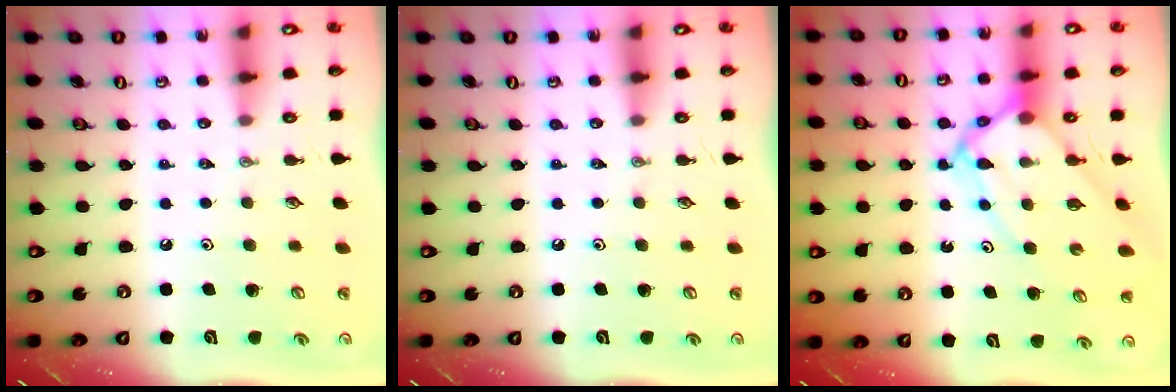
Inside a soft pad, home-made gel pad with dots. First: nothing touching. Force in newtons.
{"total": 0.0}
{"total": 10.0, "press": 10.0, "slide": 0.7}